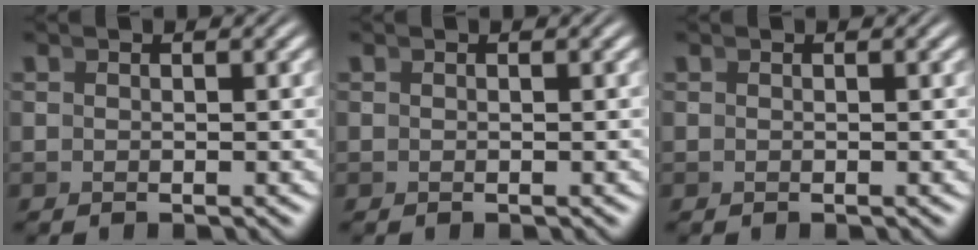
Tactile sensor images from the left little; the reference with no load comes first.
{"total": 0.0}
{"total": 0.0}